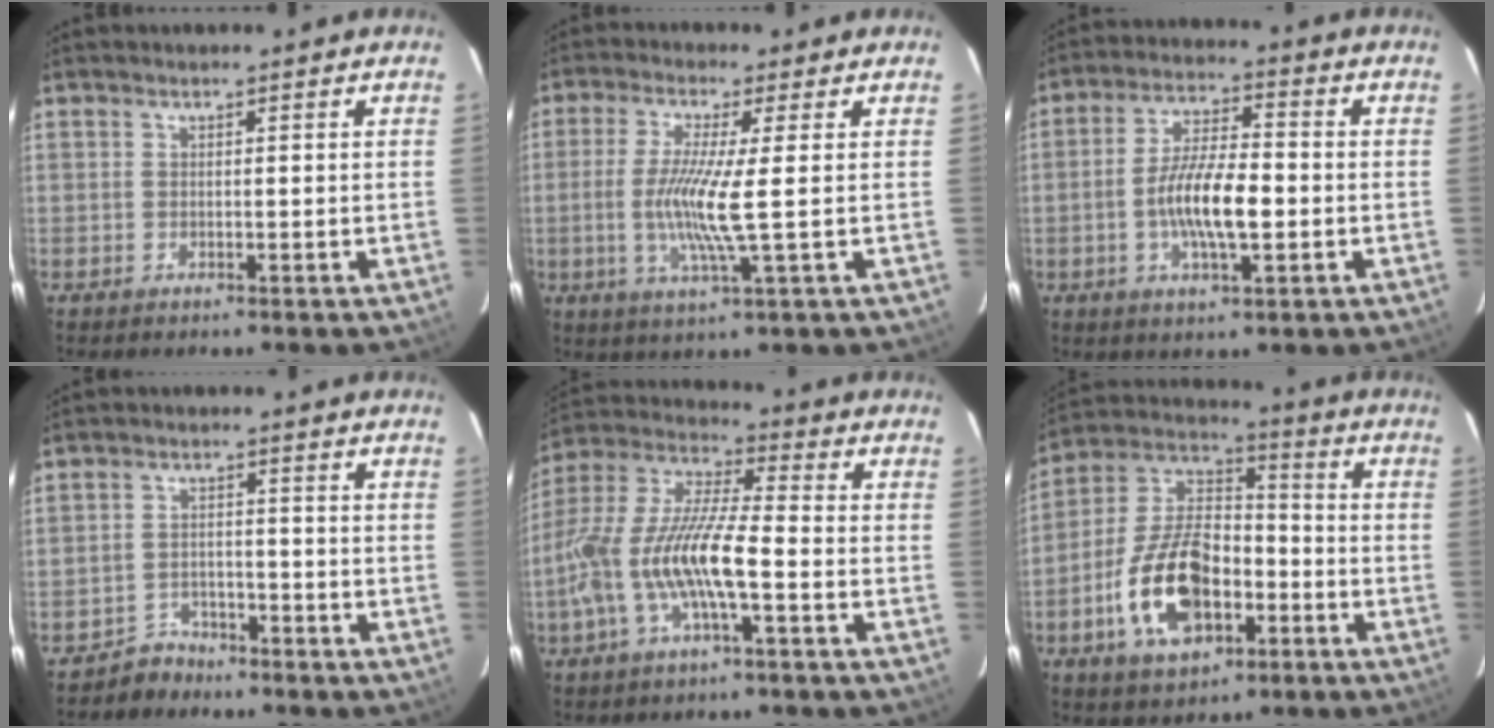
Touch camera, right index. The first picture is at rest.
{"total": 8.8, "force": [-0.5, -0.6, 8.8], "torque": [-0.180, -0.013, -0.012]}
{"total": 10.2, "force": [-2.1, 3.0, 9.5], "torque": [-0.183, 0.003, -0.038]}
{"total": 4.0, "force": [-3.3, 2.2, -0.3], "torque": [-0.004, 0.016, -0.059]}
{"total": 16.0, "force": [-4.7, 3.6, 14.9], "torque": [-0.298, -0.006, -0.093]}
{"total": 17.7, "force": [-6.5, 9.9, 13.1], "torque": [-0.271, 0.014, -0.109]}